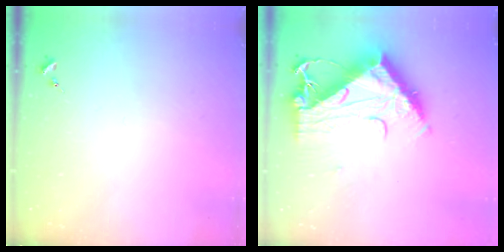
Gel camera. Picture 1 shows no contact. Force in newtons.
{"total": 15.6, "press": 15.5, "slide": 1.5}